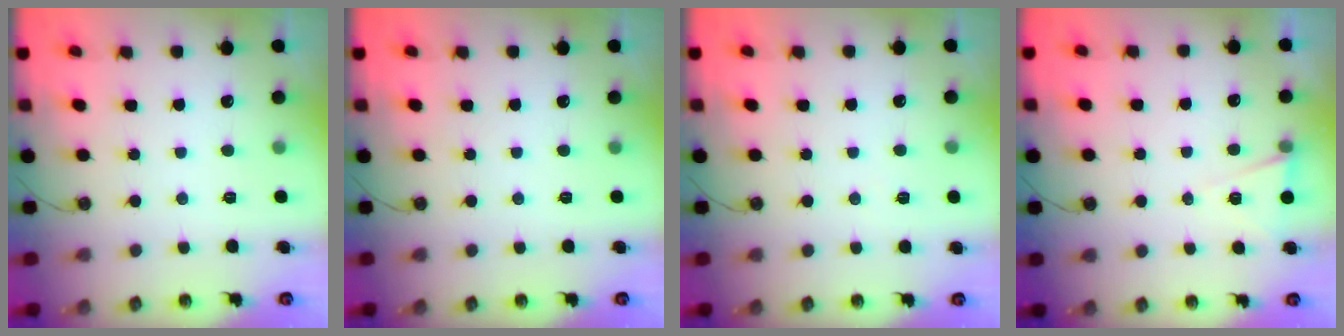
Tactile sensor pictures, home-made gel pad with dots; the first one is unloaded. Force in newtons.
{"total": 0.0}
{"total": 5.3, "press": 3.1, "slide": 4.3}
{"total": 6.0, "press": 3.7, "slide": 4.7}